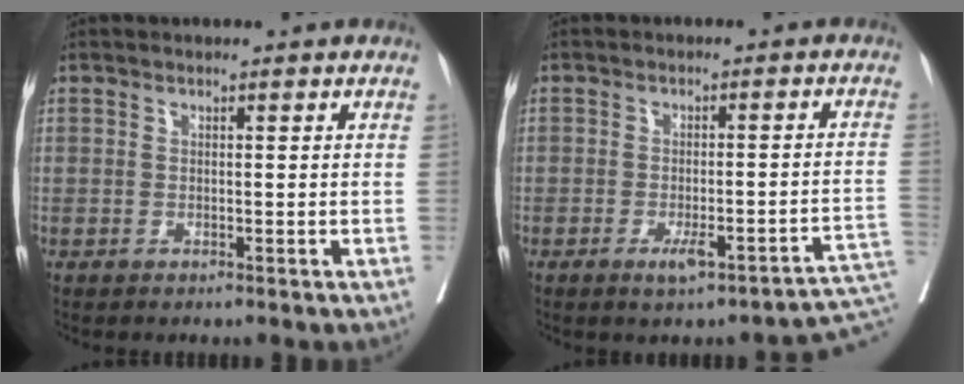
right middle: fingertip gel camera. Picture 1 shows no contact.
{"total": 8.1, "force": [-4.8, 1.8, 6.3], "torque": [-0.064, 0.015, -0.058]}